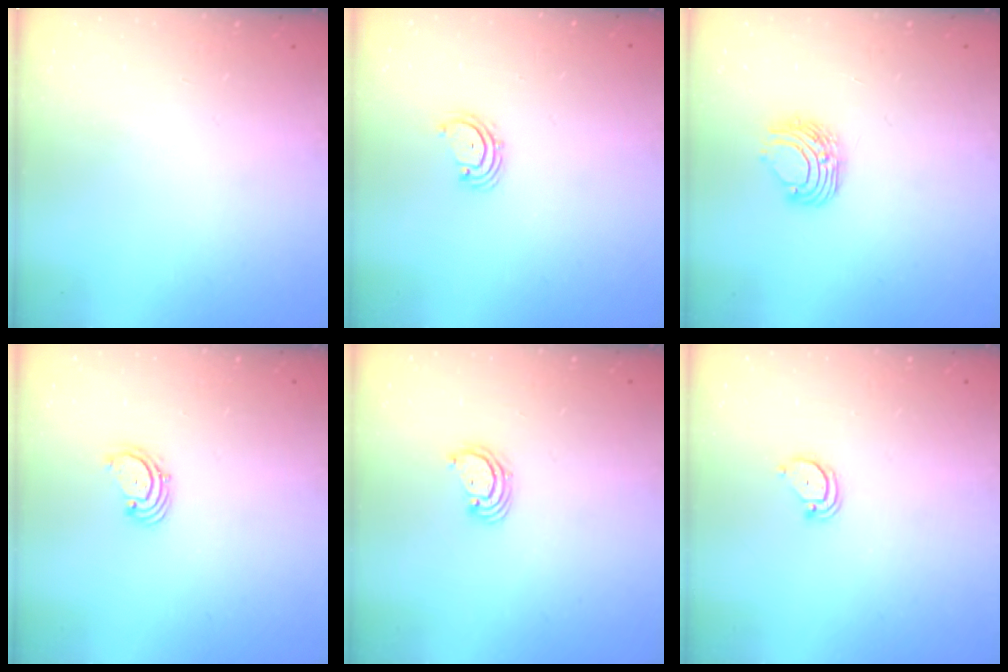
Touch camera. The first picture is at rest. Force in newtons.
{"total": 2.3, "press": 2.3, "slide": 0.5}
{"total": 7.5, "press": 7.5, "slide": 0.7}
{"total": 1.6, "press": 1.6, "slide": 0.2}
{"total": 3.3, "press": 3.3, "slide": 0.3}
{"total": 2.7, "press": 2.7, "slide": 0.2}